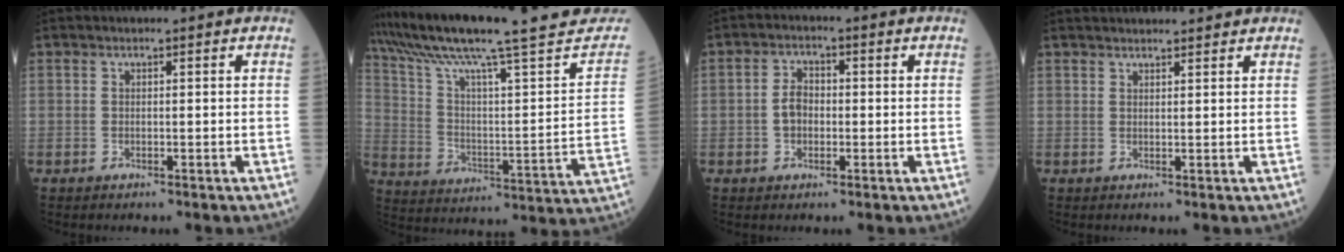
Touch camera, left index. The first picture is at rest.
{"total": 27.1, "force": [23.8, 0.7, 13.0], "torque": [-0.210, -0.059, 0.331]}
{"total": 3.5, "force": [-0.5, 2.4, 2.5], "torque": [-0.054, 0.013, -0.014]}
{"total": 6.8, "force": [6.4, 0.8, 2.0], "torque": [-0.023, 0.031, 0.081]}